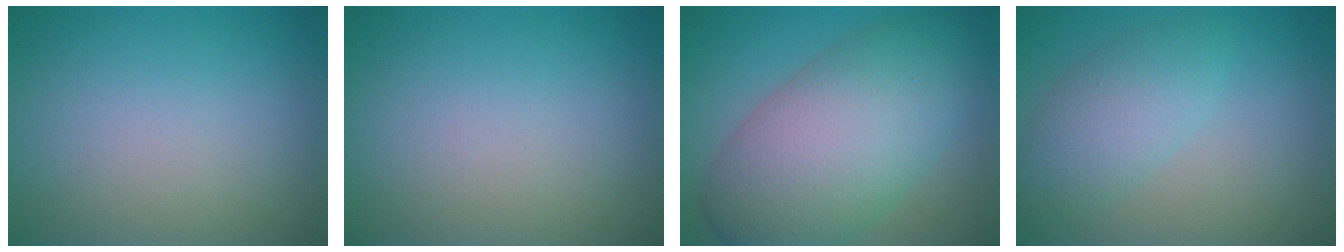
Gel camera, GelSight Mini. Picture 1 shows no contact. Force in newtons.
{"total": 0.0}
{"total": 10.7, "press": 10.7, "slide": 0.2}
{"total": 3.9, "press": 3.9, "slide": 0.3}